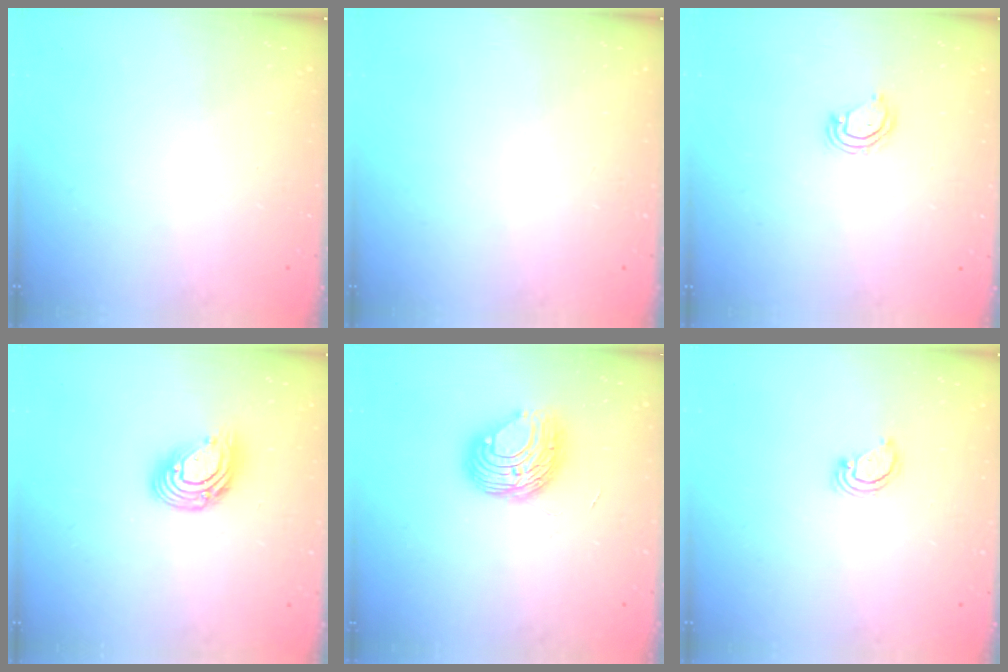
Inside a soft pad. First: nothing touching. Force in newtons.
{"total": 0.0}
{"total": 4.6, "press": 4.6, "slide": 0.3}
{"total": 10.7, "press": 10.7, "slide": 0.8}
{"total": 9.0, "press": 9.0, "slide": 0.9}
{"total": 2.3, "press": 2.3, "slide": 0.2}